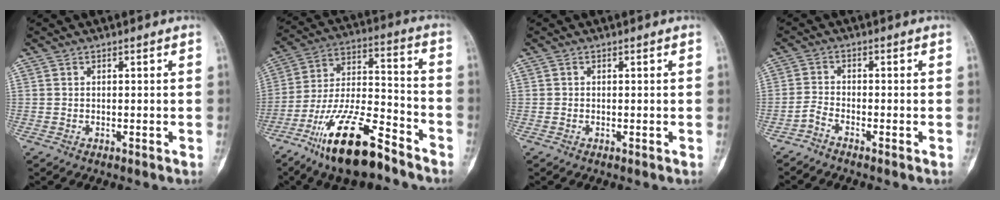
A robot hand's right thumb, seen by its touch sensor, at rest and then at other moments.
{"total": 19.0, "force": [-12.6, 6.0, 12.9], "torque": [-0.239, 0.077, -0.225]}
{"total": 0.0}
{"total": 1.9, "force": [-1.7, 0.1, 0.8], "torque": [-0.023, 0.006, -0.042]}